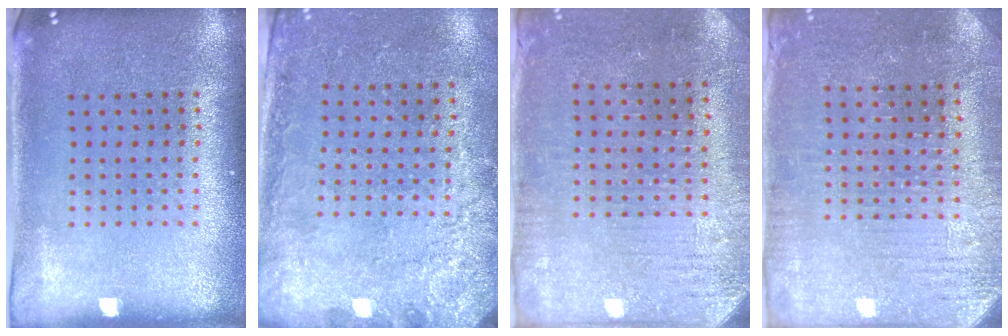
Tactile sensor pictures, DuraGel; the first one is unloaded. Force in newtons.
{"total": 2.7, "press": 2.2, "slide": 1.5}
{"total": 3.0, "press": 2.8, "slide": 1.2}
{"total": 3.0, "press": 2.9, "slide": 0.7}